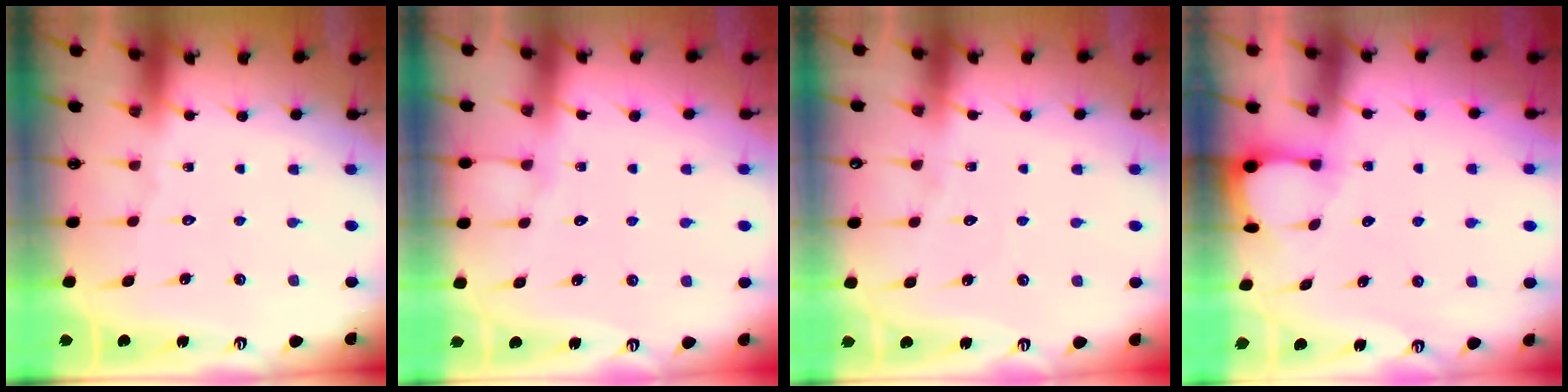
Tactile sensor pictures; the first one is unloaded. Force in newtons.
{"total": 3.4, "press": 3.3, "slide": 0.5}
{"total": 2.0, "press": 2.0, "slide": 0.2}
{"total": 2.4, "press": 2.3, "slide": 0.4}